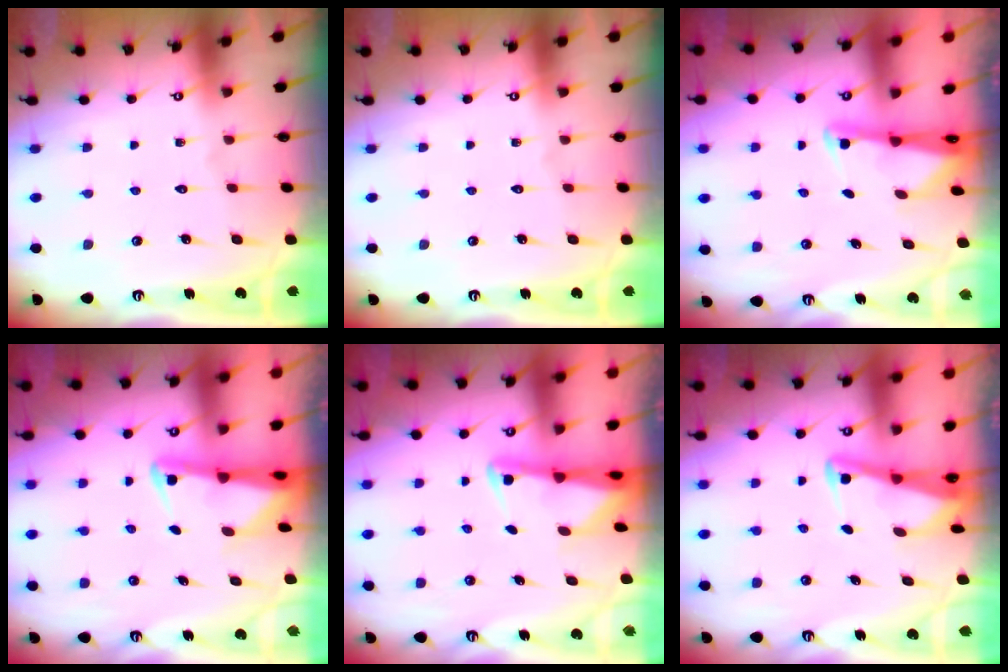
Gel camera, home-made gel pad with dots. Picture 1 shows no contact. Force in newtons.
{"total": 0.0}
{"total": 2.0, "press": 2.0, "slide": 0.3}
{"total": 2.6, "press": 2.5, "slide": 0.5}
{"total": 2.4, "press": 2.3, "slide": 0.5}
{"total": 3.0, "press": 3.0, "slide": 0.3}